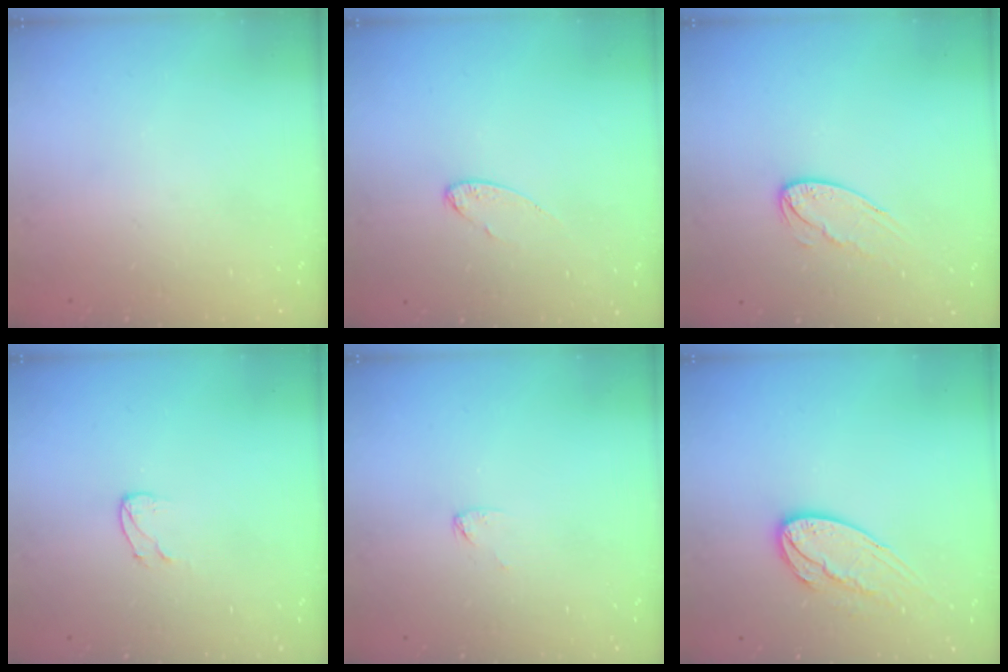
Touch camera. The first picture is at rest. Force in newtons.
{"total": 6.2, "press": 6.2, "slide": 0.5}
{"total": 8.4, "press": 8.4, "slide": 0.4}
{"total": 4.4, "press": 4.3, "slide": 0.5}
{"total": 3.1, "press": 3.1, "slide": 0.2}
{"total": 12.3, "press": 12.2, "slide": 1.0}